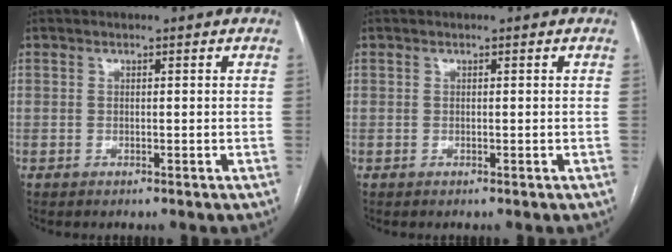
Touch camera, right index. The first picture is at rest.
{"total": 0.0}